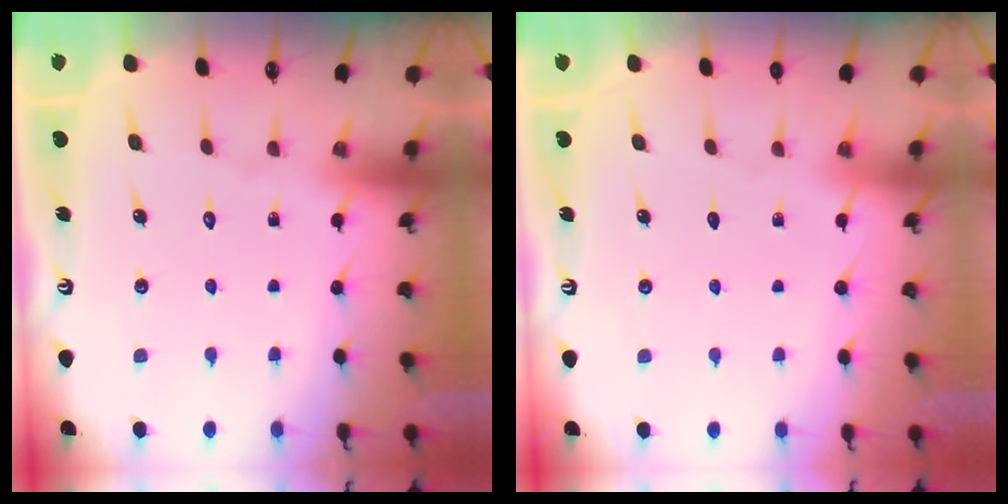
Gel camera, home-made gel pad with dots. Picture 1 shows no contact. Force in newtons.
{"total": 0.5, "press": 0.2, "slide": 0.5}